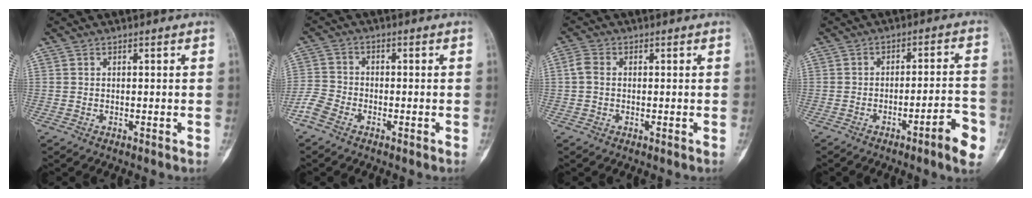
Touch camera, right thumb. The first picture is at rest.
{"total": 4.3, "force": [-3.0, 2.5, 1.9], "torque": [-0.043, 0.009, -0.069]}
{"total": 2.6, "force": [0.0, 1.8, 1.9], "torque": [-0.040, 0.001, -0.006]}
{"total": 8.5, "force": [-4.2, 1.2, 7.2], "torque": [-0.096, 0.028, -0.056]}